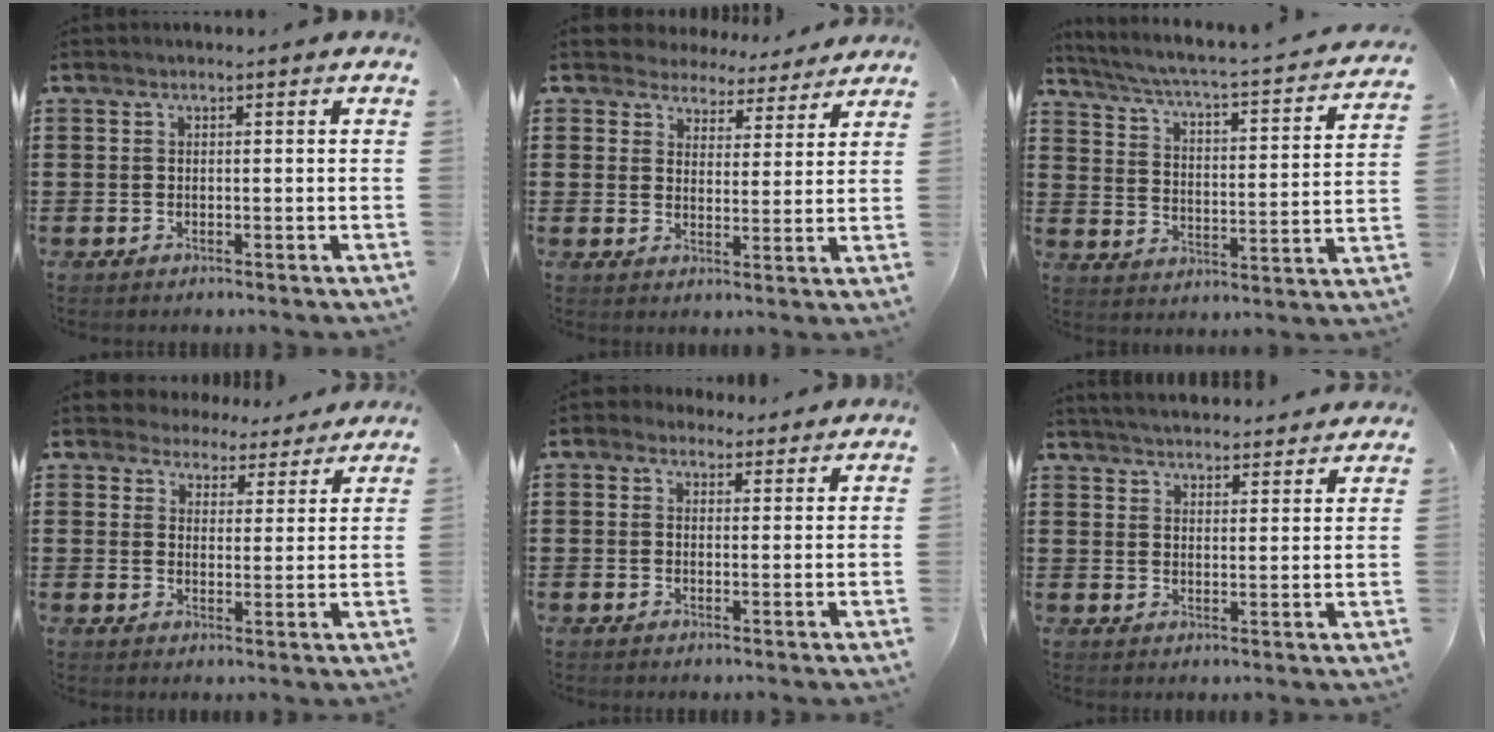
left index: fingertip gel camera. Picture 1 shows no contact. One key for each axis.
{"total": 4.7, "fx": 4.5, "fy": 1.2, "fz": -0.3, "tx": -0.019, "ty": -0.022, "tz": 0.081}
{"total": 2.7, "fx": 2.2, "fy": -0.1, "fz": 1.6, "tx": -0.048, "ty": -0.033, "tz": 0.024}
{"total": 4.4, "fx": 4.0, "fy": 1.7, "fz": 0.0, "tx": -0.021, "ty": -0.013, "tz": 0.073}
{"total": 2.0, "fx": 1.2, "fy": 1.6, "fz": 0.2, "tx": -0.011, "ty": 0.009, "tz": 0.022}
{"total": 3.9, "fx": 3.9, "fy": -0.1, "fz": 0.2, "tx": -0.016, "ty": -0.017, "tz": 0.071}